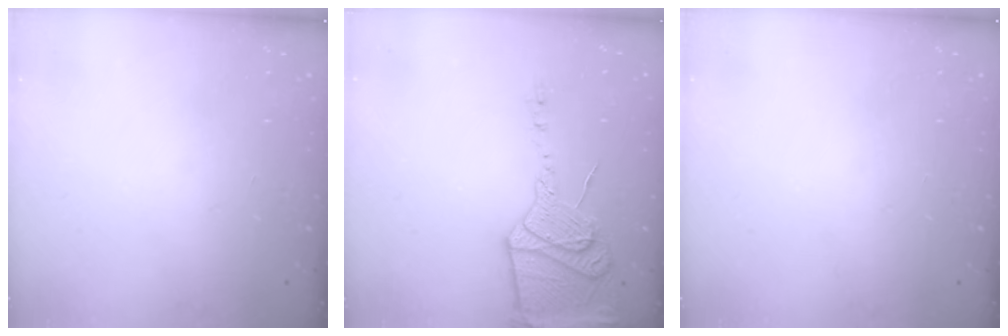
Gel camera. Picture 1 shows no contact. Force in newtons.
{"total": 16.9, "press": 16.8, "slide": 1.6}
{"total": 0.0}